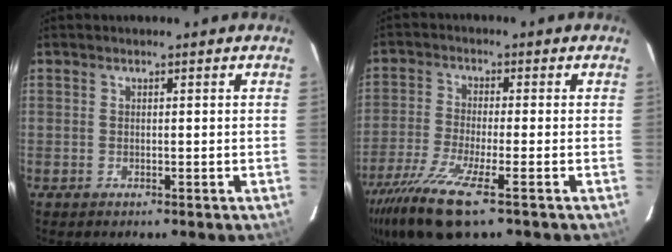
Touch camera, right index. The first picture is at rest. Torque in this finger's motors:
{"motor_torque": [1.43, -0.71, 0.69, 0.16]}